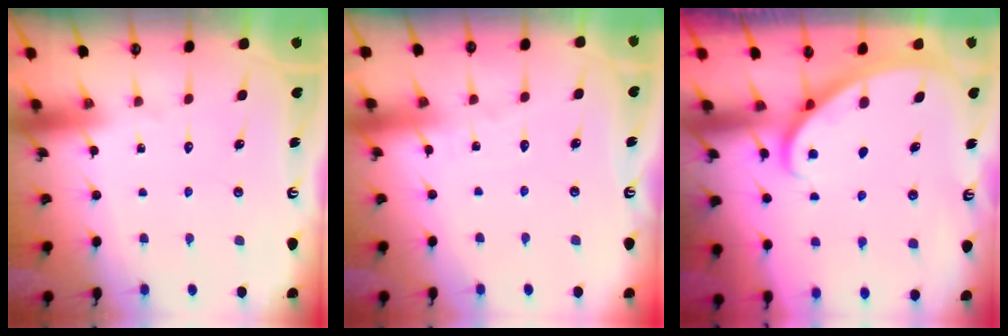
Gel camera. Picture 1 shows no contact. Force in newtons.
{"total": 2.6, "press": 2.6, "slide": 0.3}
{"total": 2.1, "press": 2.1, "slide": 0.2}